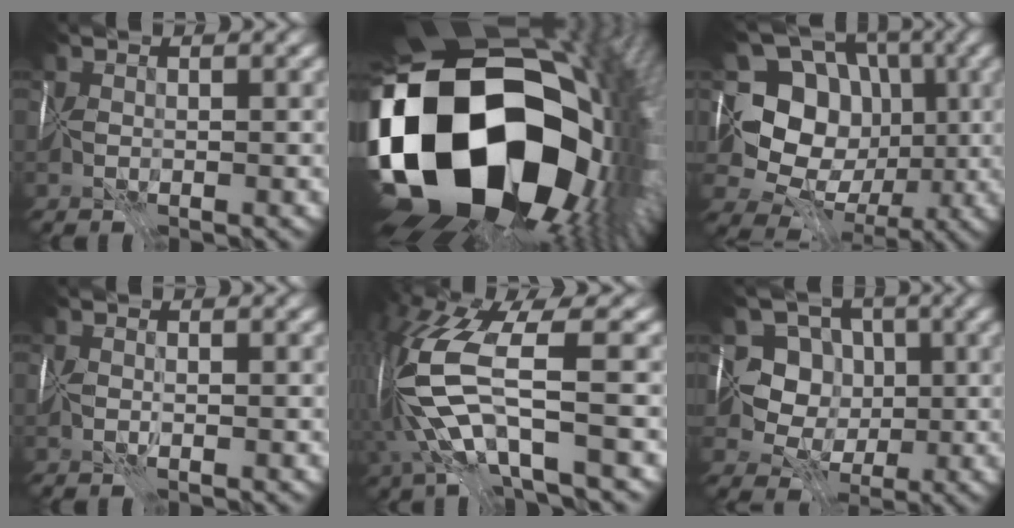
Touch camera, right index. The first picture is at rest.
{"total": 21.7, "force": [-2.9, 15.5, 15.0], "torque": [-0.303, -0.064, -0.026]}
{"total": 10.7, "force": [1.1, 9.3, 5.0], "torque": [-0.077, 0.009, 0.002]}
{"total": 0.7, "force": [-0.5, 0.0, 0.5], "torque": [-0.001, -0.004, -0.009]}
{"total": 9.3, "force": [-0.8, 3.0, 8.7], "torque": [-0.196, 0.002, -0.014]}
{"total": 6.6, "force": [1.4, 5.9, 2.6], "torque": [-0.021, 0.020, -0.006]}